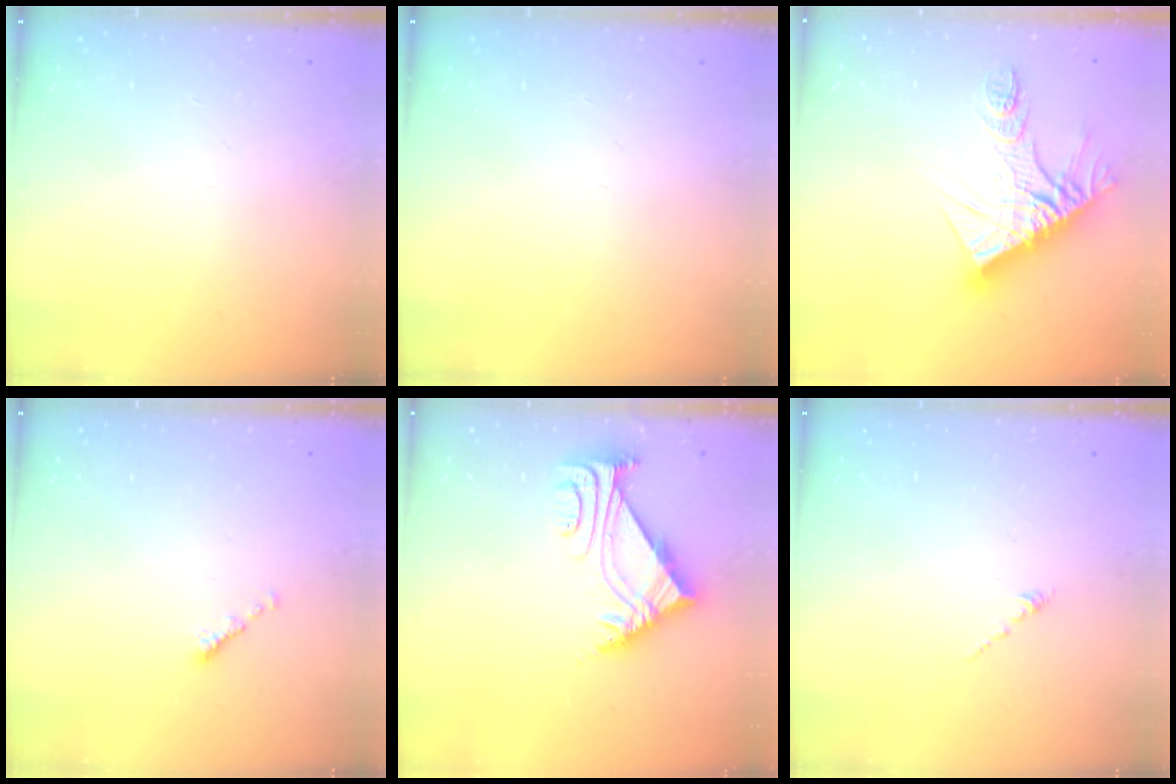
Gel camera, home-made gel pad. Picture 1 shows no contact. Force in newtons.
{"total": 0.0}
{"total": 15.4, "press": 15.3, "slide": 1.2}
{"total": 0.6, "press": 0.5, "slide": 0.3}
{"total": 5.7, "press": 5.6, "slide": 1.0}
{"total": 0.0}